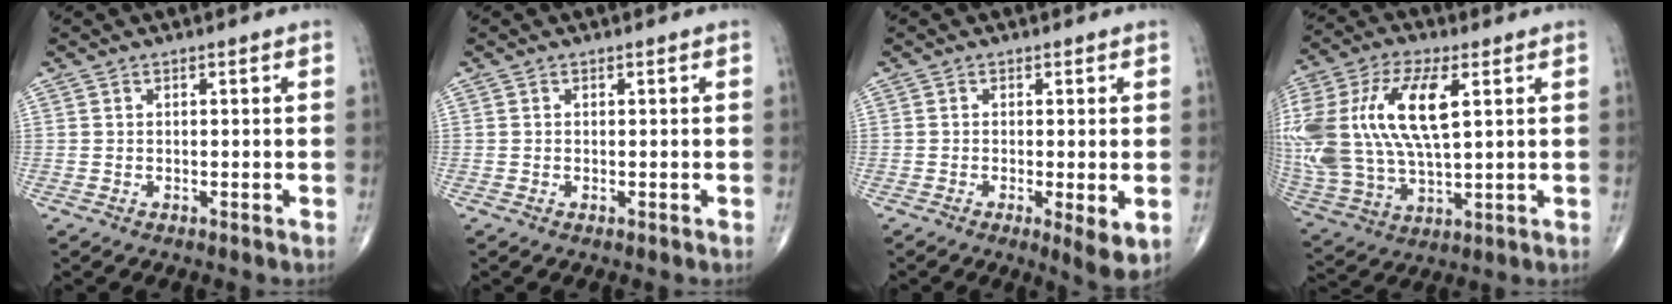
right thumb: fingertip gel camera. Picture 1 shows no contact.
{"total": 0.0}
{"total": 5.2, "force": [-1.1, 1.2, 4.9], "torque": [-0.080, -0.017, -0.019]}
{"total": 23.9, "force": [5.2, 11.2, 20.5], "torque": [-0.469, 0.006, 0.099]}